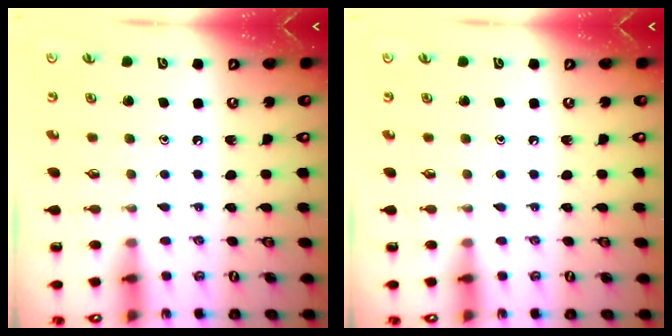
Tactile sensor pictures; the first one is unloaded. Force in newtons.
{"total": 0.0}